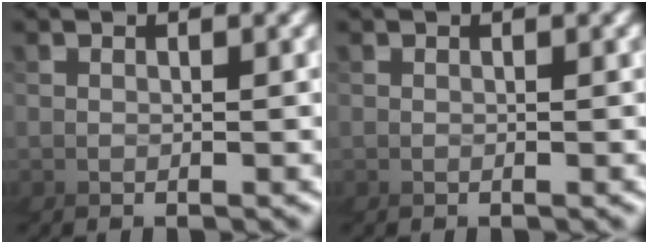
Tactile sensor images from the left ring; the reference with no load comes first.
{"total": 0.0}